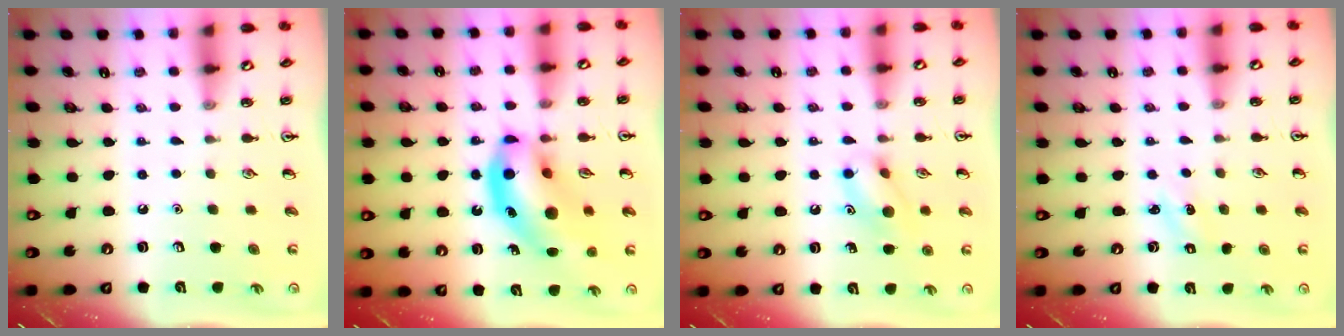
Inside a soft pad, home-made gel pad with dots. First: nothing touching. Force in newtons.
{"total": 16.5, "press": 16.1, "slide": 3.7}
{"total": 10.5, "press": 10.5, "slide": 0.7}
{"total": 1.3, "press": 1.2, "slide": 0.4}